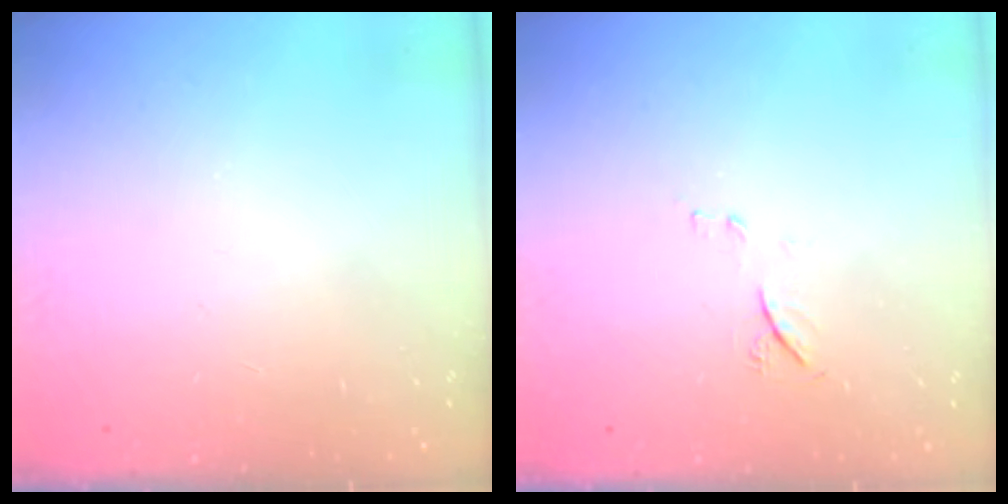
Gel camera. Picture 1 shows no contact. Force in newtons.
{"total": 5.6, "press": 5.6, "slide": 0.7}